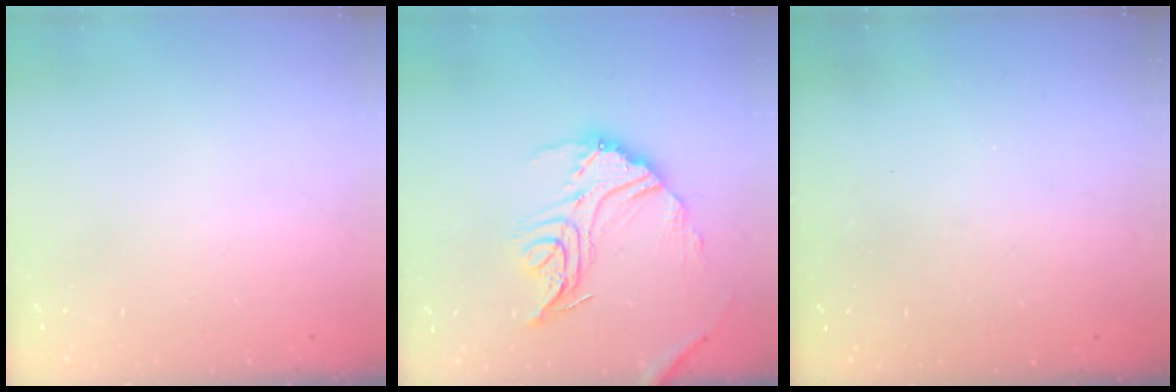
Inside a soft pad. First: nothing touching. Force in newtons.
{"total": 17.1, "press": 17.0, "slide": 1.7}
{"total": 3.3, "press": 3.3, "slide": 0.2}